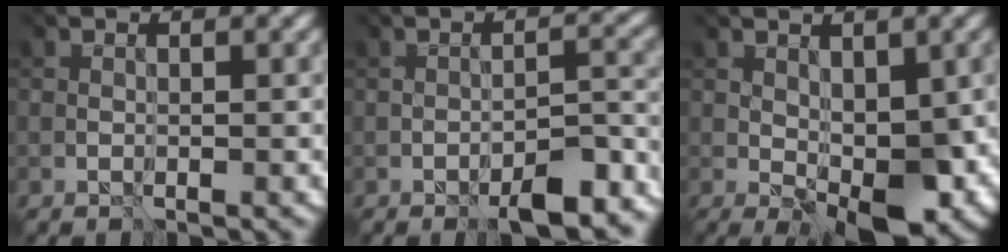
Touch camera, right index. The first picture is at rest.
{"total": 5.6, "force": [-4.8, 0.7, 2.7], "torque": [-0.043, 0.000, -0.049]}
{"total": 5.1, "force": [-0.7, 2.8, 4.2], "torque": [-0.062, -0.012, 0.010]}